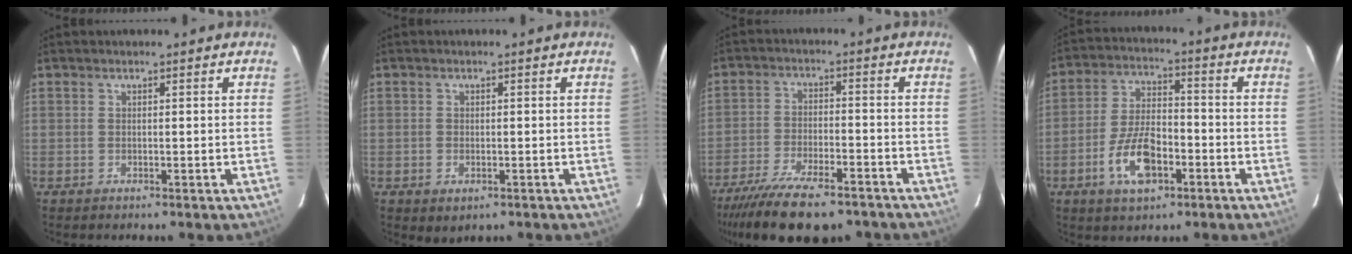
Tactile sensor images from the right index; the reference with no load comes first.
{"total": 2.4, "force": [-0.8, 1.7, 1.4], "torque": [-0.023, -0.005, -0.009]}
{"total": 16.8, "force": [-13.1, 5.1, 9.1], "torque": [-0.190, -0.034, -0.209]}
{"total": 11.0, "force": [-4.7, 5.3, 8.5], "torque": [-0.175, 0.004, -0.079]}